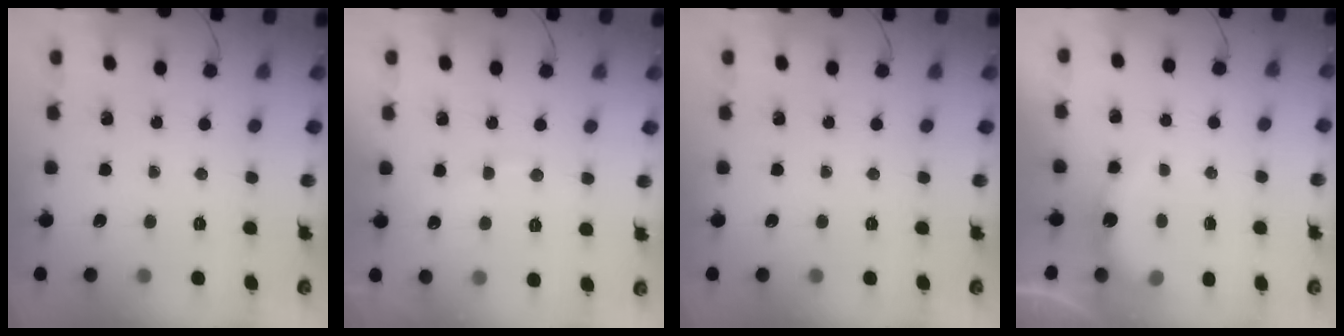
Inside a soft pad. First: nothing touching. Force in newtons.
{"total": 7.2, "press": 7.1, "slide": 1.3}
{"total": 0.0}
{"total": 3.8, "press": 3.8, "slide": 0.4}